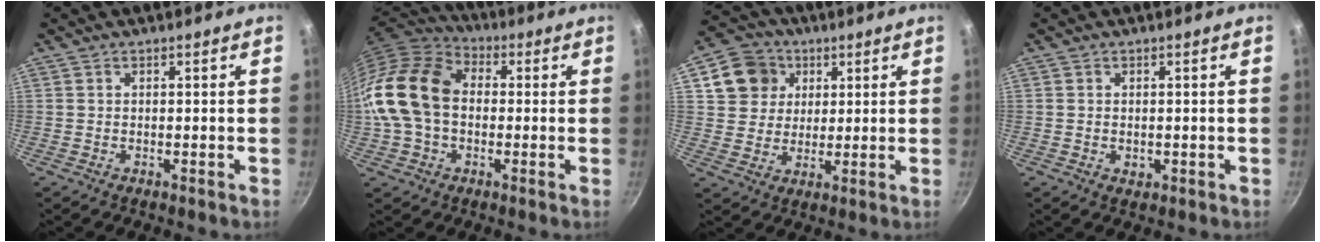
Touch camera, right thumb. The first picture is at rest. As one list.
[{"total": 17.1, "force": [-0.1, 12.5, 11.7], "torque": [-0.206, 0.035, -0.015]}, {"total": 10.1, "force": [3.8, 8.8, 3.3], "torque": [-0.030, 0.005, 0.062]}, {"total": 1.5, "force": [-0.2, 1.1, 0.9], "torque": [-0.012, -0.001, -0.003]}]